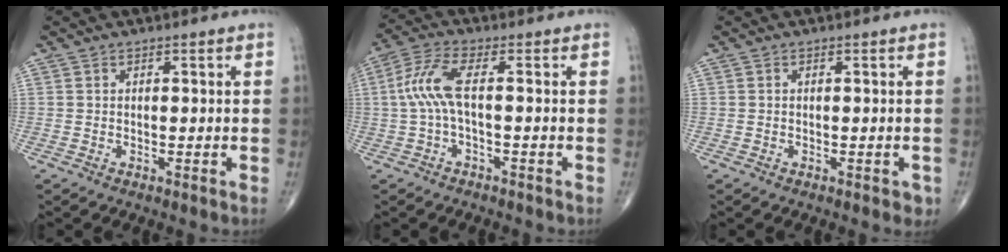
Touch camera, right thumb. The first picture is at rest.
{"total": 7.1, "force": [-0.2, 1.9, 6.8], "torque": [-0.175, 0.024, -0.007]}
{"total": 1.3, "force": [-0.3, 0.7, 1.1], "torque": [-0.012, 0.002, -0.002]}